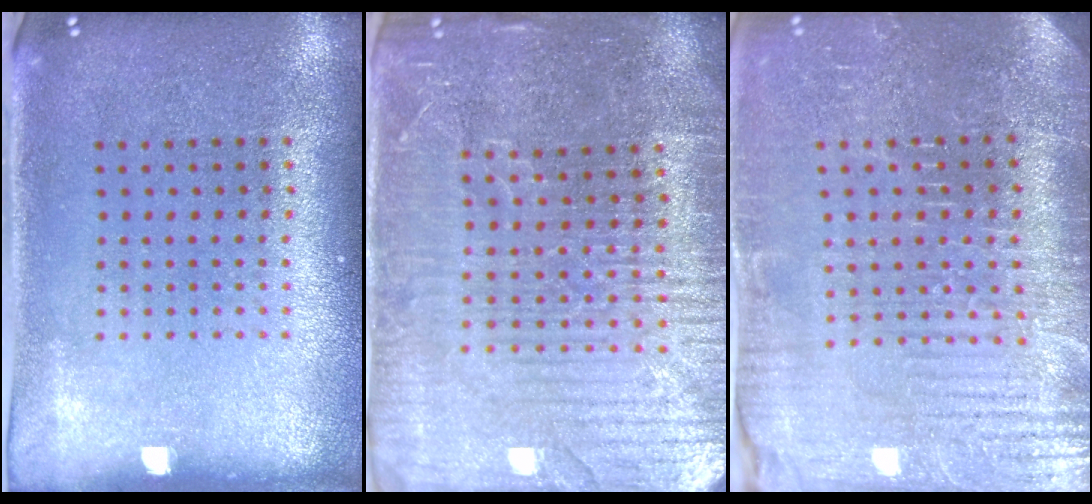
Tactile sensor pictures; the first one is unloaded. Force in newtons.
{"total": 4.8, "press": 4.5, "slide": 1.7}
{"total": 4.2, "press": 4.0, "slide": 1.2}